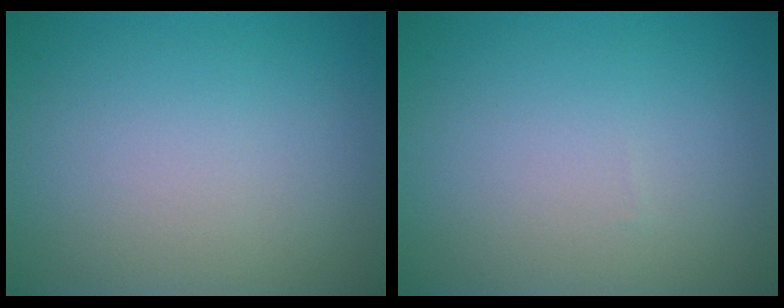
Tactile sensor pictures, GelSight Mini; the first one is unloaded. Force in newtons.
{"total": 0.0}